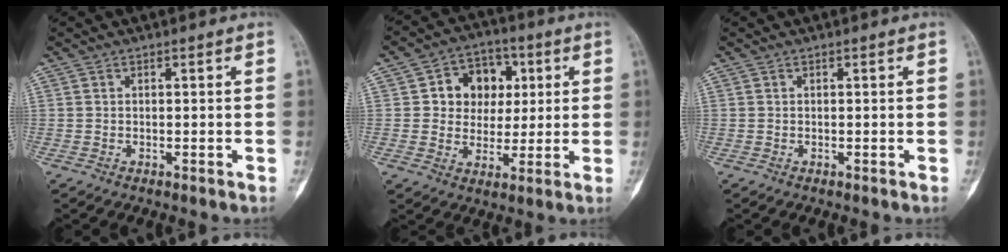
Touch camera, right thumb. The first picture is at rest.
{"total": 10.8, "force": [2.4, 8.9, 5.5], "torque": [-0.026, 0.003, 0.035]}
{"total": 0.0}